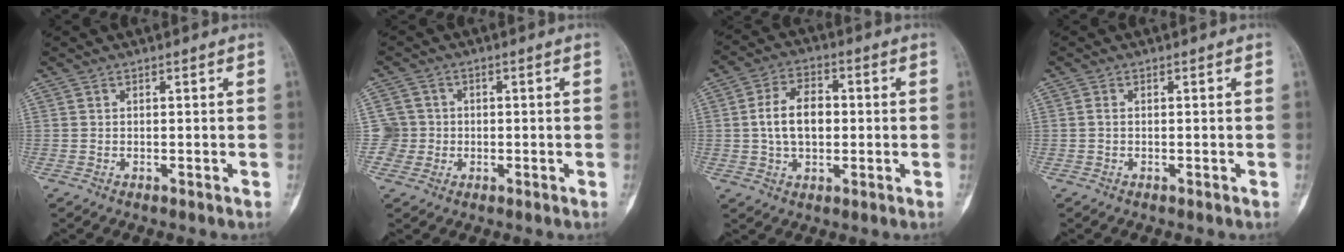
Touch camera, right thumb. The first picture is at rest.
{"total": 4.0, "force": [-0.4, 3.9, -0.2], "torque": [0.033, 0.013, -0.013]}
{"total": 9.1, "force": [0.2, 5.8, 7.0], "torque": [-0.110, 0.016, -0.001]}
{"total": 0.6, "force": [-0.1, 0.3, 0.5], "torque": [-0.011, 0.000, -0.004]}